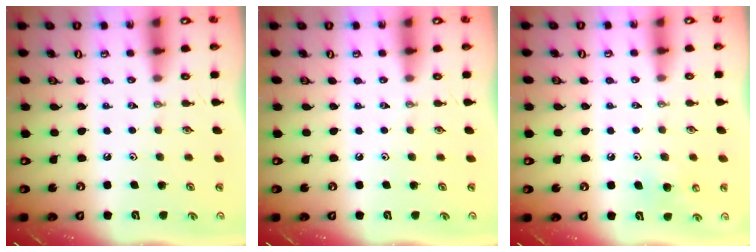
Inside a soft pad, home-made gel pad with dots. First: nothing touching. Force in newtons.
{"total": 0.0}
{"total": 7.5, "press": 7.5, "slide": 0.9}